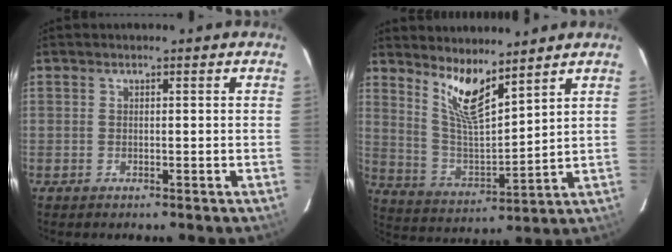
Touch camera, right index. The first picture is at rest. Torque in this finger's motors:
{"motor_torque": [0.15, 0.30, 0.23, 0.11]}